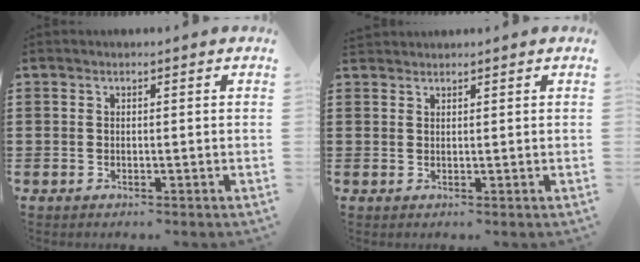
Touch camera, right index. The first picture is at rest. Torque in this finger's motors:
{"motor_torque": [-0.75, 1.38, -0.02, 0.01]}